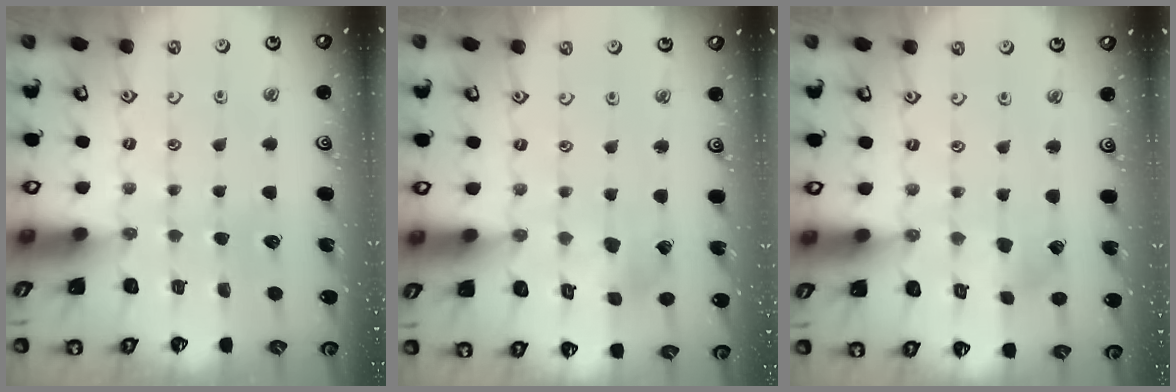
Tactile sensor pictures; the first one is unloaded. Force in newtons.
{"total": 2.6, "press": 2.5, "slide": 0.3}
{"total": 2.0, "press": 2.0, "slide": 0.1}